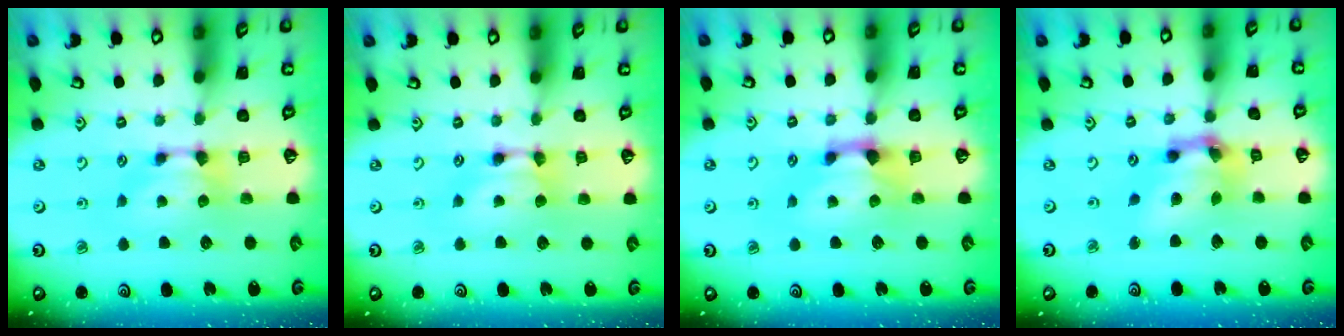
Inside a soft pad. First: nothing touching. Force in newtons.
{"total": 1.6, "press": 1.6, "slide": 0.1}
{"total": 2.3, "press": 1.8, "slide": 1.4}
{"total": 8.0, "press": 7.6, "slide": 2.6}